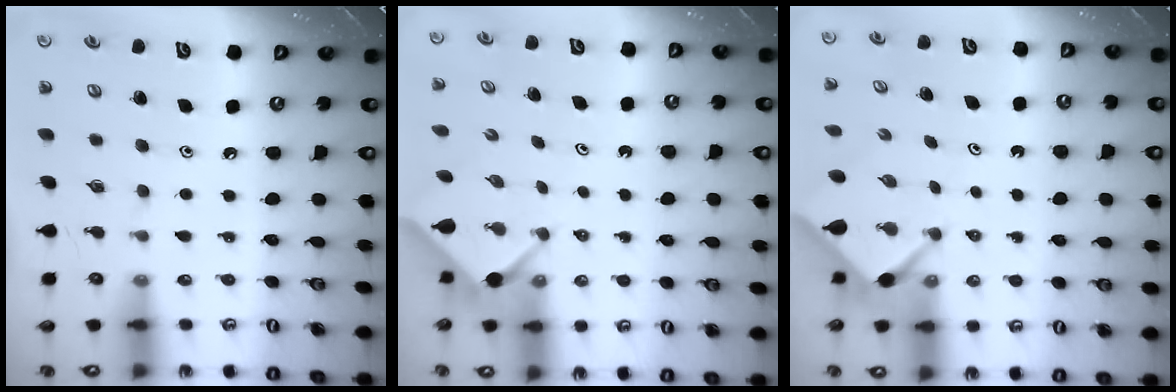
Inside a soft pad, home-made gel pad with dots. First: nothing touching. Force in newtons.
{"total": 2.4, "press": 2.4, "slide": 0.3}
{"total": 2.3, "press": 2.3, "slide": 0.3}